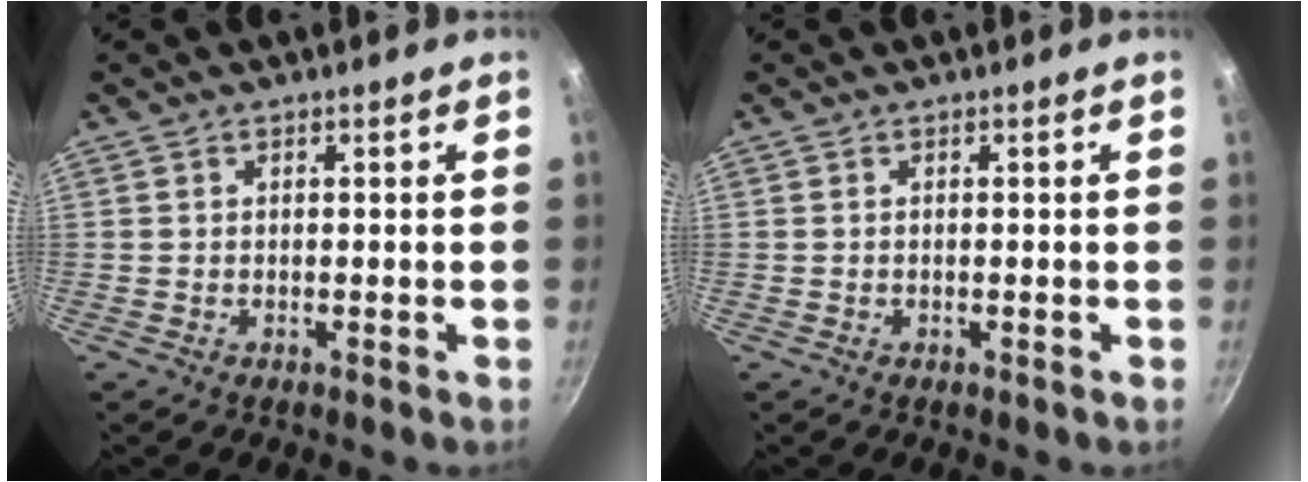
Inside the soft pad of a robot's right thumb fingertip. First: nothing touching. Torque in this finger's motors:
{"motor_torque": [-0.24, -0.12, -0.47, -0.29, -0.03]}